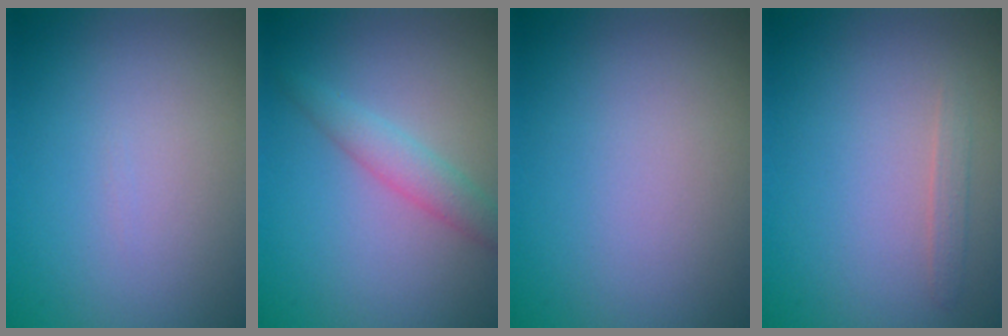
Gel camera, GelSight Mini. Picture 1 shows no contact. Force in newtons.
{"total": 2.3, "press": 2.3, "slide": 0.1}
{"total": 0.0}
{"total": 0.9, "press": 0.8, "slide": 0.1}